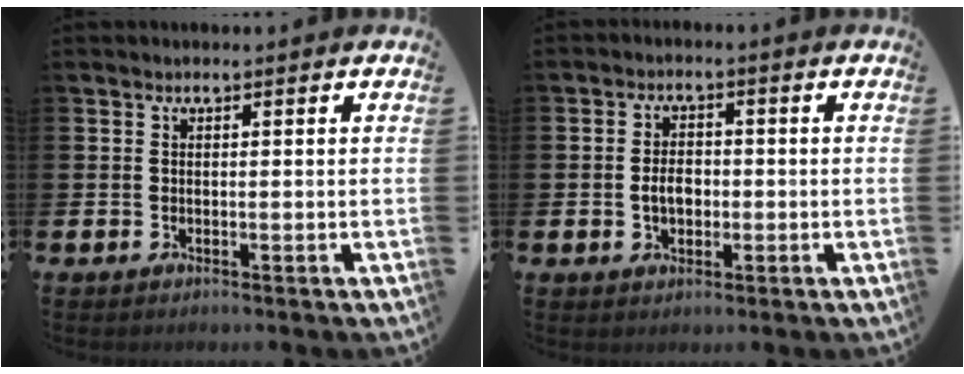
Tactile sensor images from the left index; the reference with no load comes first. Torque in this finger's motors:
{"motor_torque": [0.14, 0.02, 0.12, 0.10]}